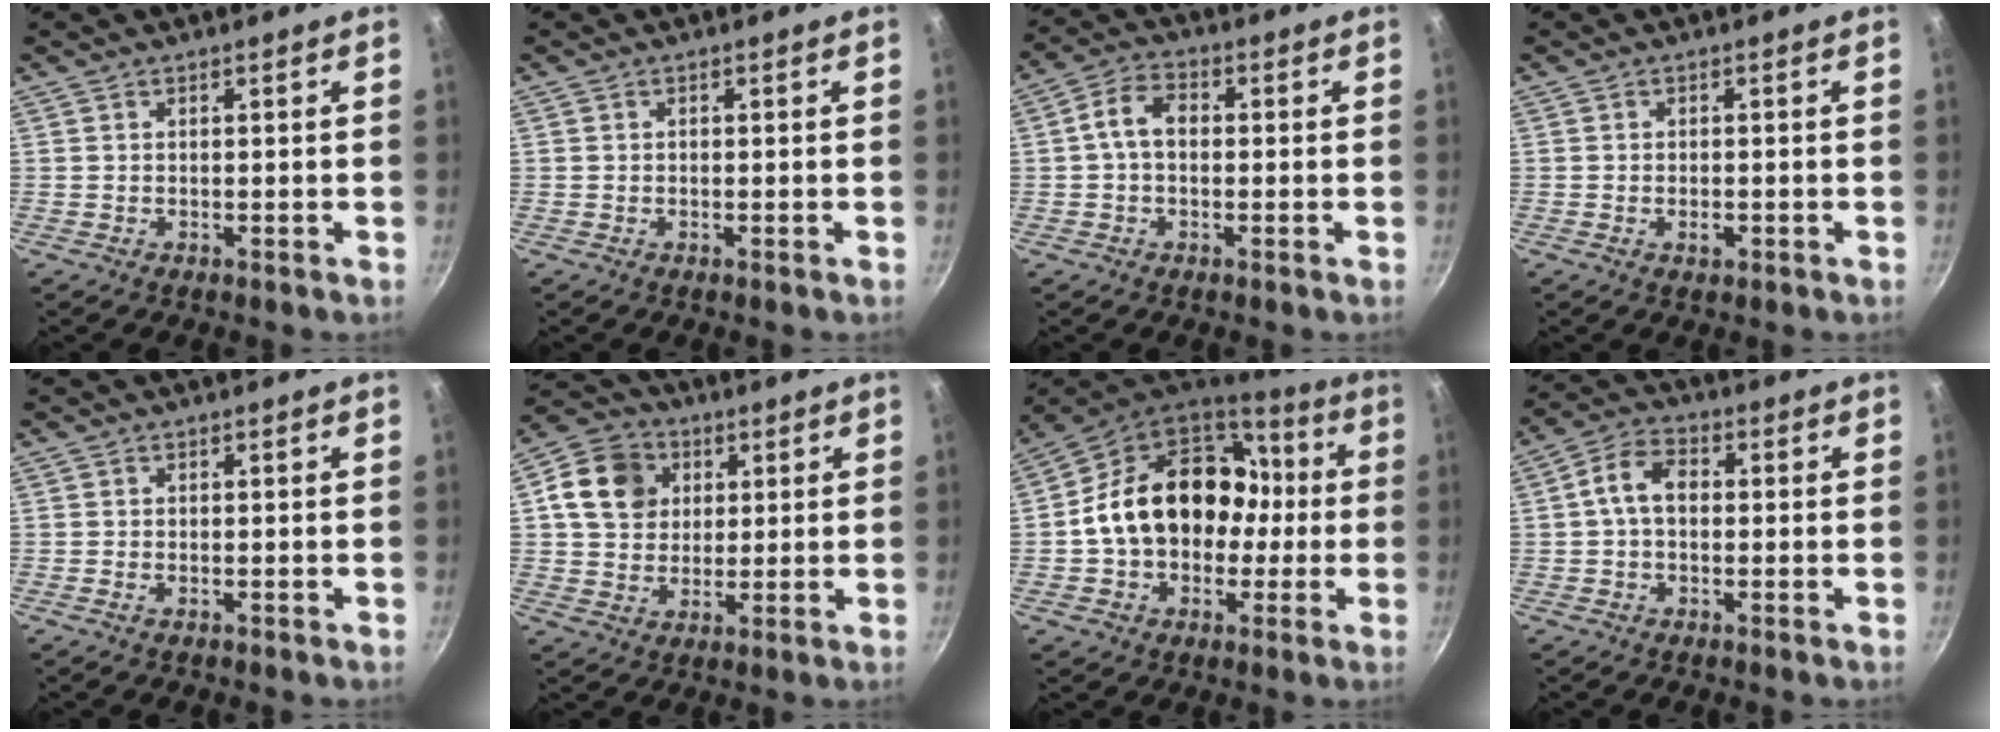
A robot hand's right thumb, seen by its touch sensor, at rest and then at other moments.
{"total": 0.0}
{"total": 6.2, "force": [0.2, 4.3, 4.4], "torque": [-0.072, 0.021, -0.008]}
{"total": 2.0, "force": [-0.7, 1.2, 1.4], "torque": [-0.022, 0.002, -0.013]}
{"total": 0.9, "force": [-0.5, 0.5, 0.6], "torque": [-0.015, 0.002, -0.011]}
{"total": 11.6, "force": [3.0, 9.8, 5.4], "torque": [-0.072, 0.009, 0.043]}
{"total": 22.4, "force": [-0.1, 17.2, 14.4], "torque": [-0.210, 0.061, 0.001]}
{"total": 6.9, "force": [0.3, 4.8, 5.0], "torque": [-0.081, 0.023, -0.007]}